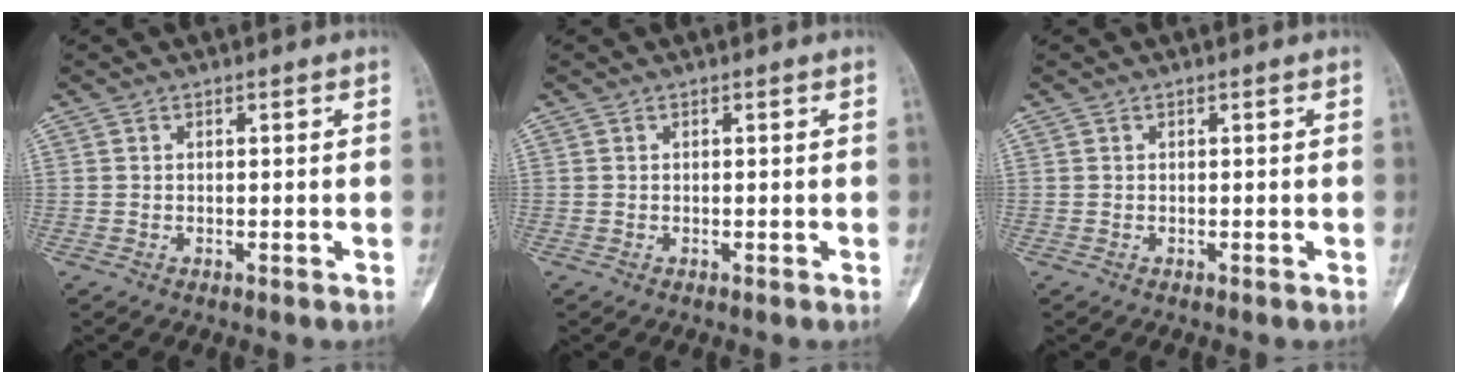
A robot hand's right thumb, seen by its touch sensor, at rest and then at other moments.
{"total": 0.0}
{"total": 0.0}